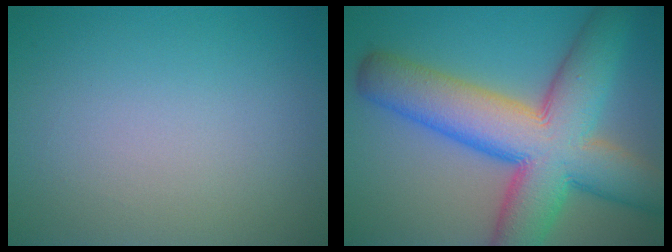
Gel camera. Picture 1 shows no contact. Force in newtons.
{"total": 13.2, "press": 13.2, "slide": 0.5}